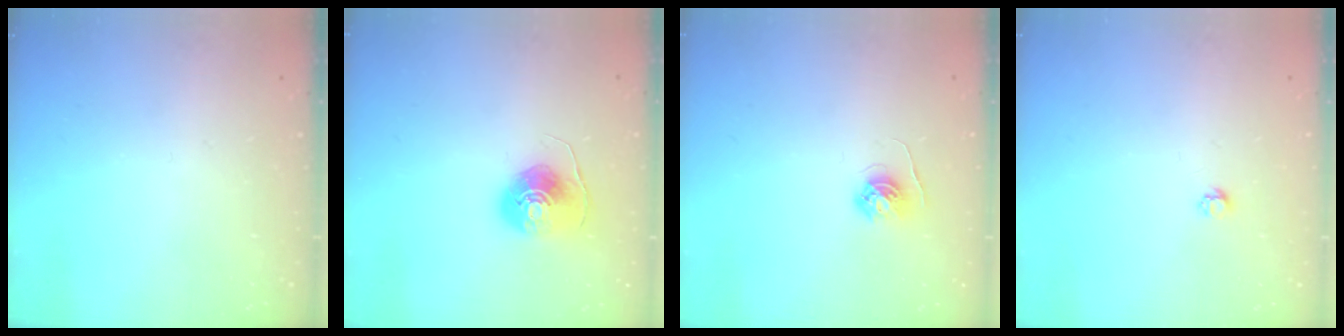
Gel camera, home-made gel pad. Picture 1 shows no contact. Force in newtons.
{"total": 8.5, "press": 8.4, "slide": 0.3}
{"total": 4.8, "press": 4.7, "slide": 0.5}
{"total": 2.7, "press": 2.7, "slide": 0.4}